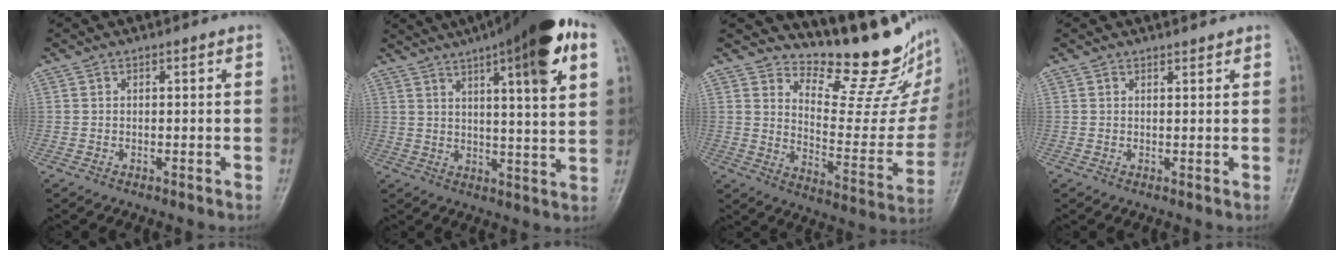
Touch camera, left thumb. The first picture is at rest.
{"total": 20.0, "force": [10.0, 3.8, 16.9], "torque": [-0.231, -0.011, 0.139]}
{"total": 18.5, "force": [15.4, 5.4, 8.8], "torque": [-0.072, -0.140, 0.215]}
{"total": 1.0, "force": [0.9, 0.3, 0.2], "torque": [-0.003, -0.008, 0.013]}